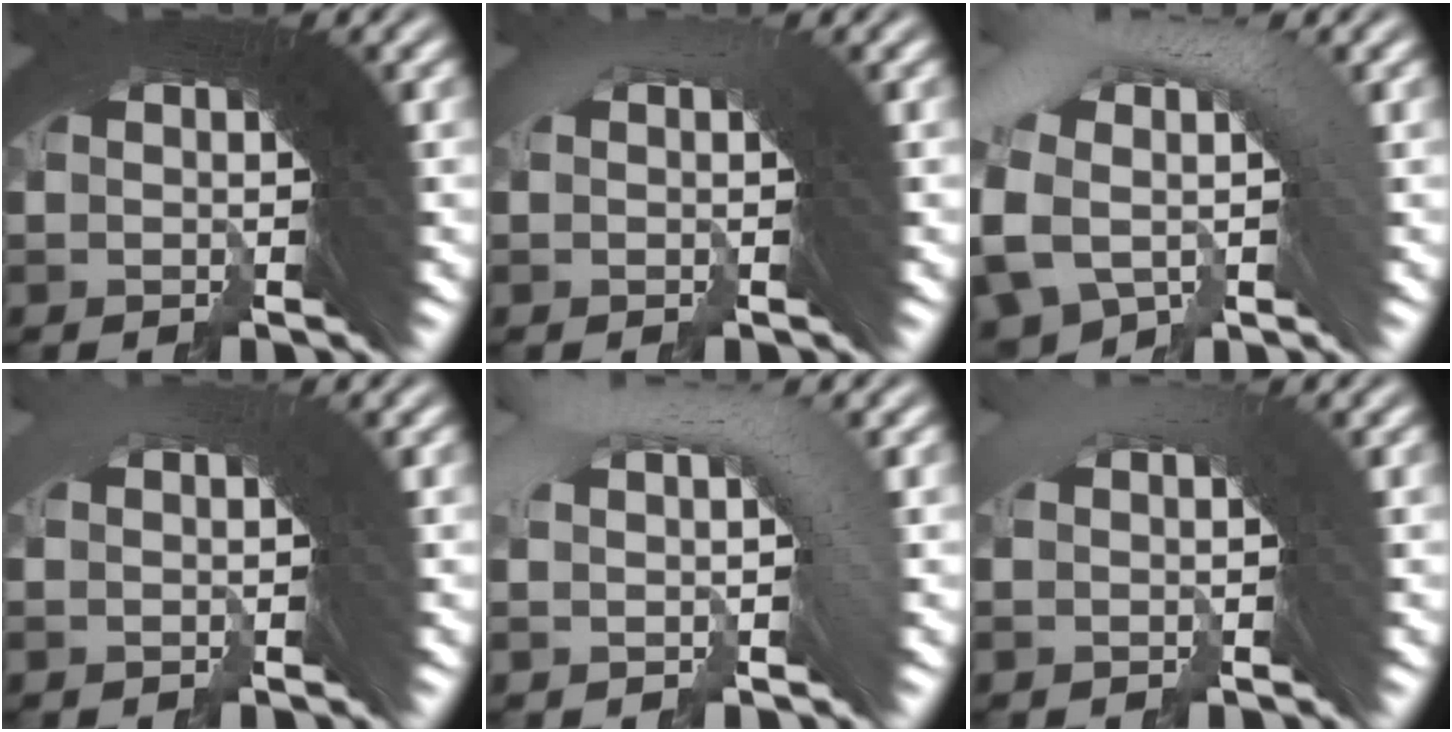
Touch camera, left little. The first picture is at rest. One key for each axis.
{"total": 0.9, "fx": -0.4, "fy": -0.7, "fz": -0.4, "tx": 0.017, "ty": 0.014, "tz": -0.010}
{"total": 4.9, "fx": -0.4, "fy": 3.1, "fz": 3.8, "tx": -0.076, "ty": 0.010, "tz": -0.008}
{"total": 0.6, "fx": -0.2, "fy": -0.5, "fz": -0.3, "tx": 0.015, "ty": 0.018, "tz": -0.005}
{"total": 3.0, "fx": 1.2, "fy": 0.7, "fz": 2.7, "tx": -0.039, "ty": 0.032, "tz": 0.013}
{"total": 0.7, "fx": 0.3, "fy": -0.6, "fz": 0.2, "tx": 0.010, "ty": 0.025, "tz": 0.001}